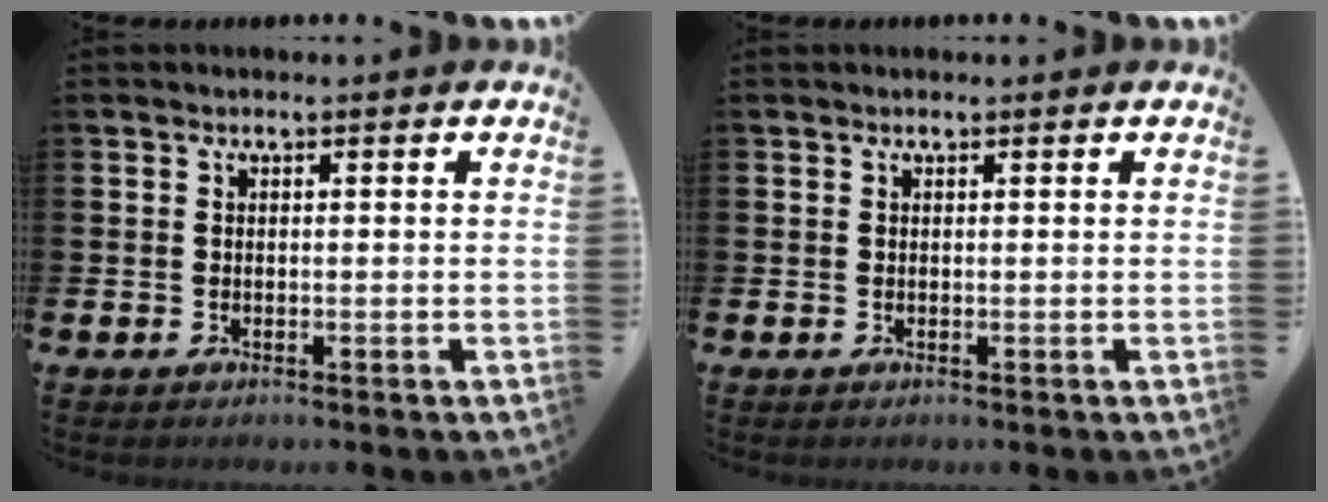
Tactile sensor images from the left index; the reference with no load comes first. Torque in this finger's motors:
{"motor_torque": [-0.13, -1.56, -0.18, -0.01]}